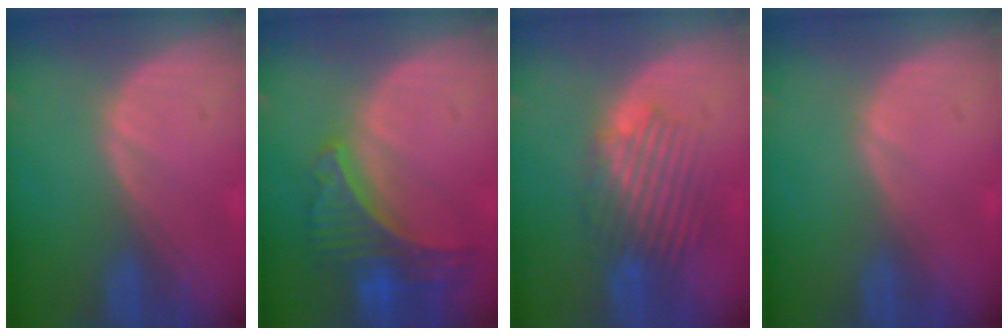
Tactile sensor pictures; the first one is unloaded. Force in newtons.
{"total": 7.8, "press": 6.9, "slide": 3.6}
{"total": 5.9, "press": 5.7, "slide": 1.6}
{"total": 0.0}